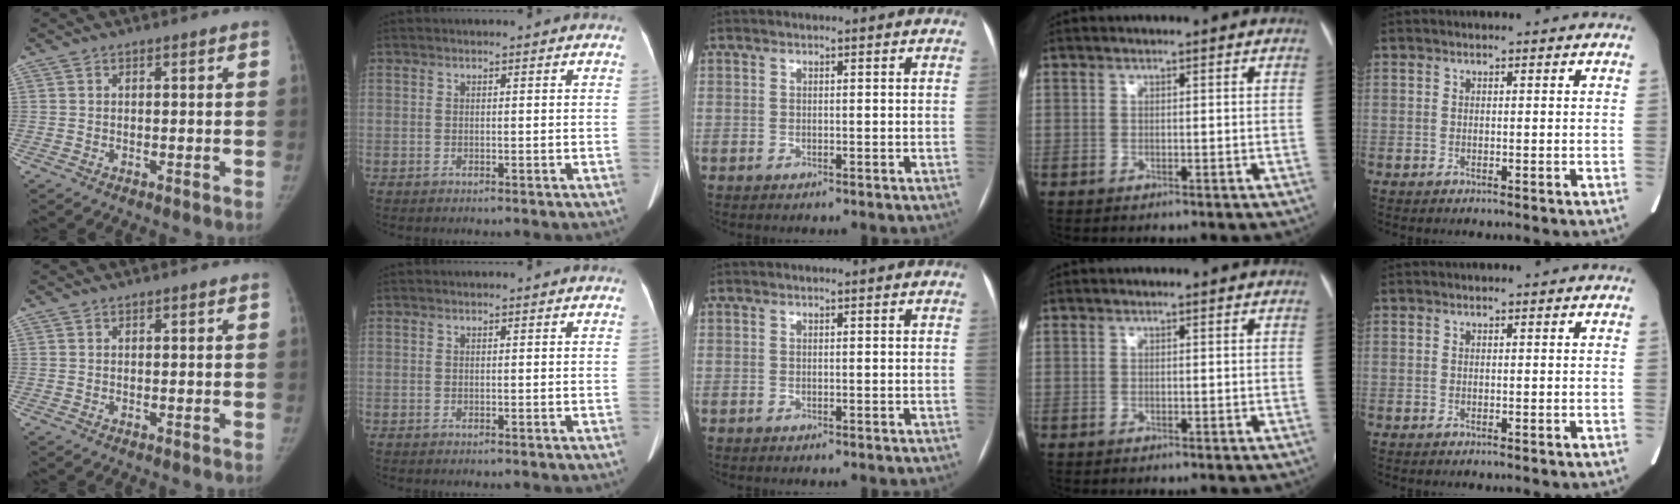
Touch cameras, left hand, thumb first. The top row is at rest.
{}